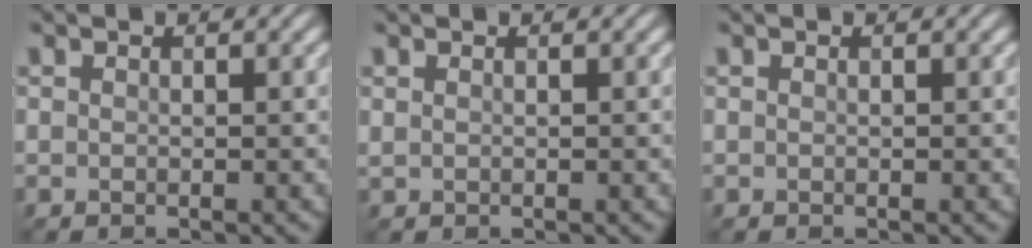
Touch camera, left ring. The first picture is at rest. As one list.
[{"total": 0.0}, {"total": 0.0}]